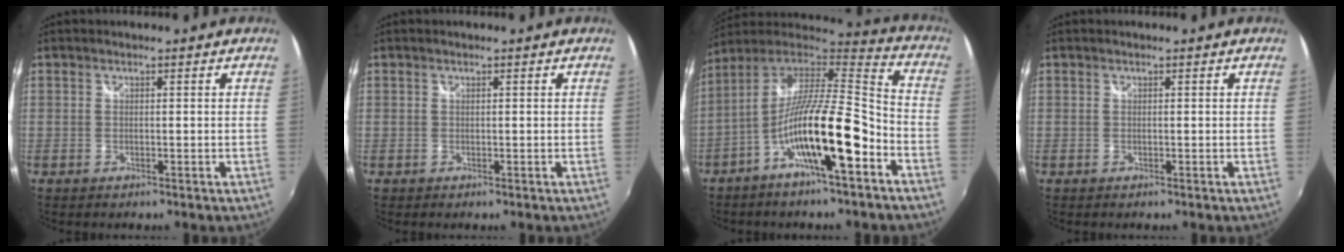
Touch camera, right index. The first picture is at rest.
{"total": 0.5, "force": [-0.1, 0.5, 0.0], "torque": [-0.001, 0.002, -0.001]}
{"total": 18.8, "force": [-8.6, 3.3, 16.3], "torque": [-0.286, -0.017, -0.161]}
{"total": 0.0}